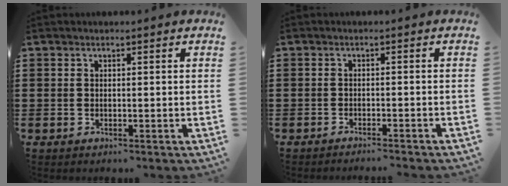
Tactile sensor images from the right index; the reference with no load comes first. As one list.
[{"total": 1.7, "force": [-1.7, -0.5, 0.1], "torque": [-0.003, 0.001, -0.033]}]